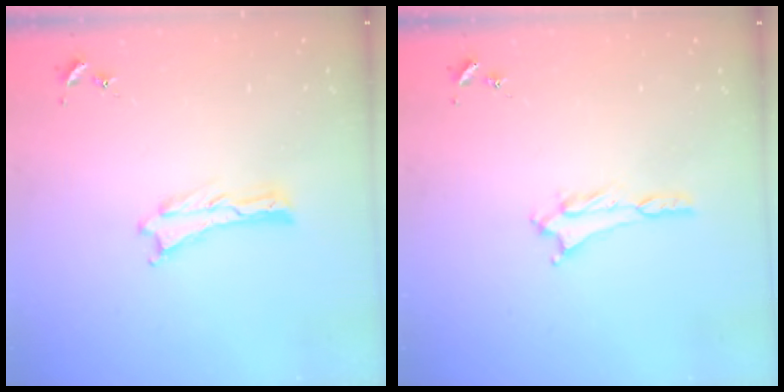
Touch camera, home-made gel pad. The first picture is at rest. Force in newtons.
{"total": 1.3, "press": 1.3, "slide": 0.2}